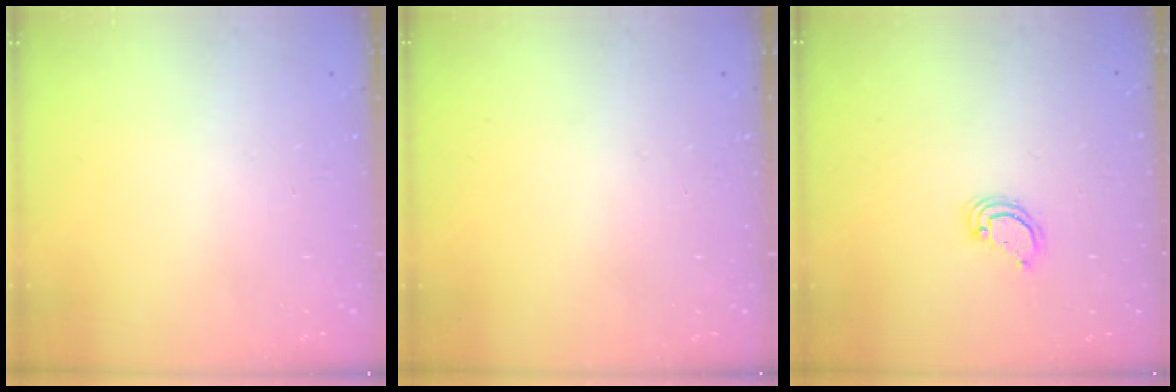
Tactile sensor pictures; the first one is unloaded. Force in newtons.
{"total": 0.0}
{"total": 4.1, "press": 4.1, "slide": 0.2}